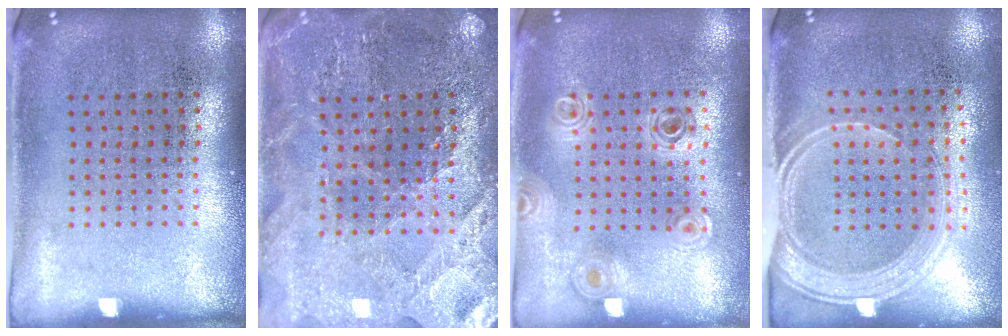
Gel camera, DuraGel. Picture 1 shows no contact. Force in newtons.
{"total": 2.6, "press": 2.6, "slide": 0.4}
{"total": 1.0, "press": 1.0, "slide": 0.2}
{"total": 2.1, "press": 1.7, "slide": 1.2}